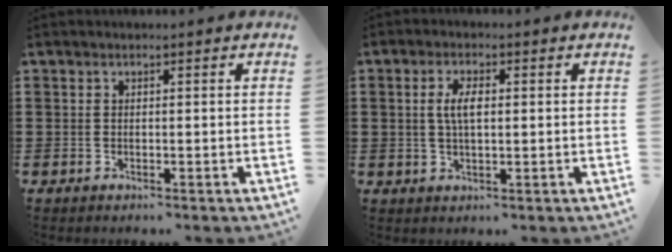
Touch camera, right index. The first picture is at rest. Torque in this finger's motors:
{"motor_torque": [0.16, -0.03, 0.16, 0.10]}